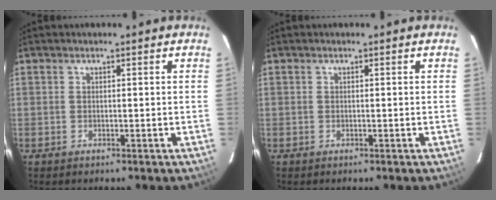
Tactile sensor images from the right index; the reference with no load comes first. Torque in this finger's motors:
{"motor_torque": [0.00, 0.00, 0.02, 0.01]}